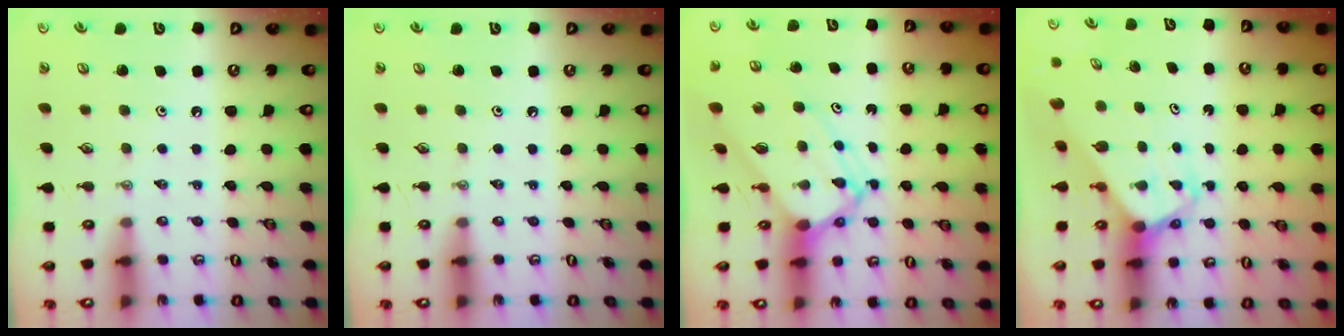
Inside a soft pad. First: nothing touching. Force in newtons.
{"total": 0.0}
{"total": 7.9, "press": 7.9, "slide": 0.7}
{"total": 2.8, "press": 2.8, "slide": 0.2}